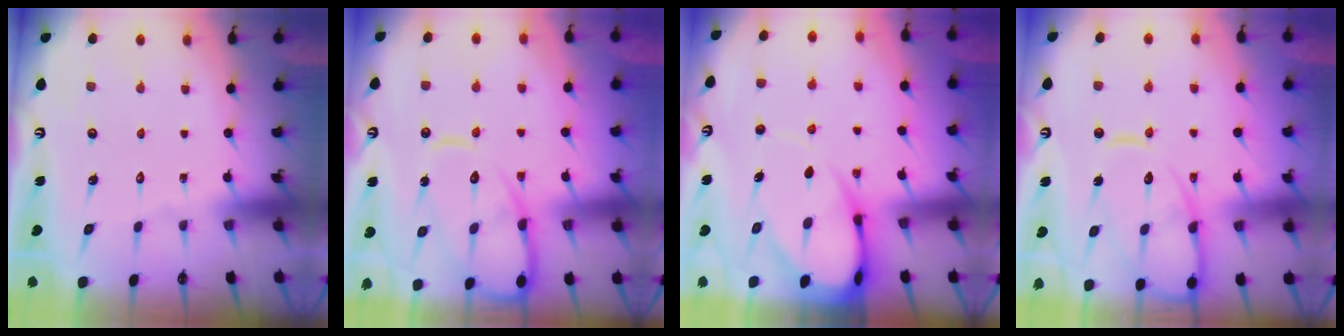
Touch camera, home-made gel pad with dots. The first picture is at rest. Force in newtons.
{"total": 13.0, "press": 13.0, "slide": 1.3}
{"total": 10.9, "press": 10.8, "slide": 1.2}
{"total": 14.1, "press": 14.0, "slide": 1.3}